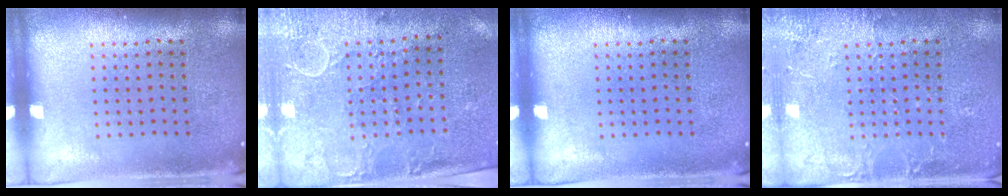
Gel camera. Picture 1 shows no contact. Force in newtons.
{"total": 2.9, "press": 2.4, "slide": 1.7}
{"total": 0.0}
{"total": 2.9, "press": 2.9, "slide": 0.4}